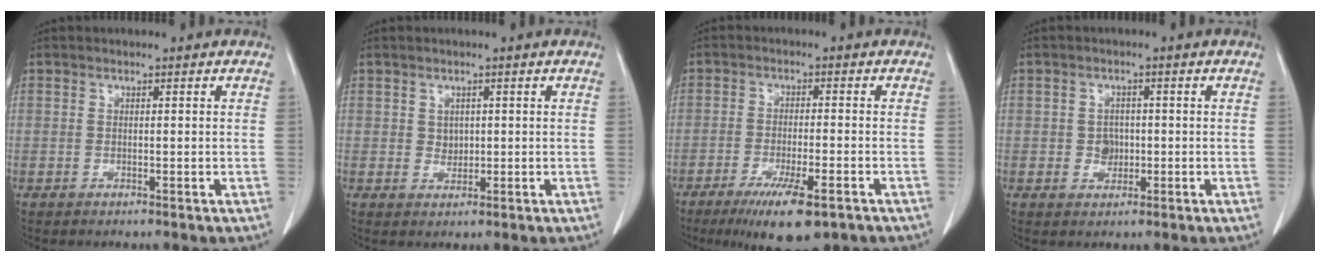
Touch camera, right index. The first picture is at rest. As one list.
[{"total": 1.7, "force": [0.3, 1.4, 0.8], "torque": [-0.010, -0.001, 0.007]}, {"total": 9.8, "force": [-6.2, 1.7, 7.4], "torque": [-0.120, -0.021, -0.092]}, {"total": 2.5, "force": [-0.3, 2.1, 1.4], "torque": [-0.015, 0.004, 0.000]}]